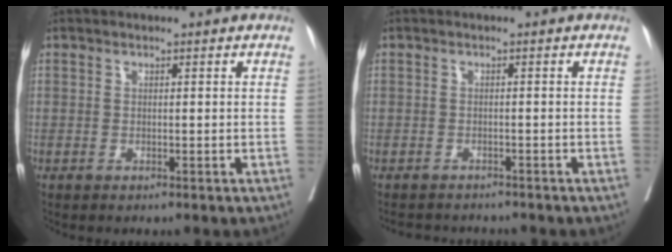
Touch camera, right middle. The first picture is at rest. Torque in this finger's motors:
{"motor_torque": [0.20, -0.45, 0.03, 0.01]}